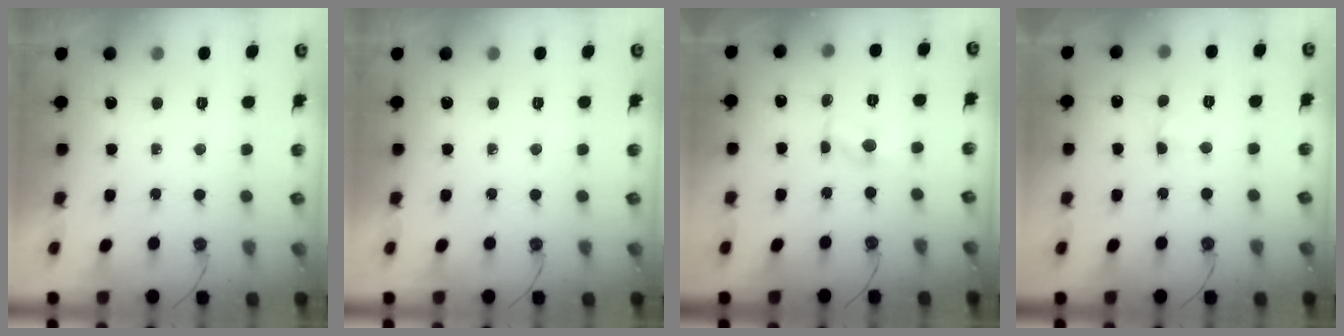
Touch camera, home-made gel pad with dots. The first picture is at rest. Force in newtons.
{"total": 0.0}
{"total": 2.4, "press": 2.4, "slide": 0.3}
{"total": 1.6, "press": 1.4, "slide": 0.6}